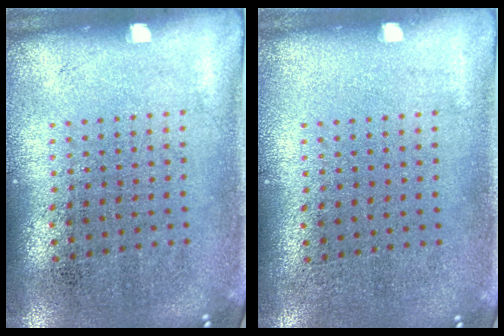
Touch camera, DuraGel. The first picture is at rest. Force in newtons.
{"total": 0.0}